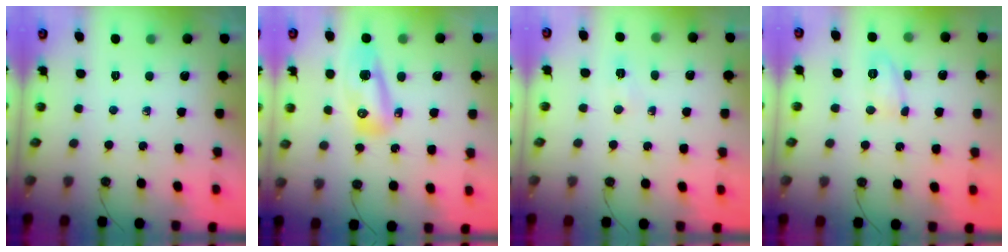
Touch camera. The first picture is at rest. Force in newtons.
{"total": 9.9, "press": 9.8, "slide": 1.5}
{"total": 3.8, "press": 3.8, "slide": 0.5}
{"total": 7.3, "press": 7.3, "slide": 0.5}